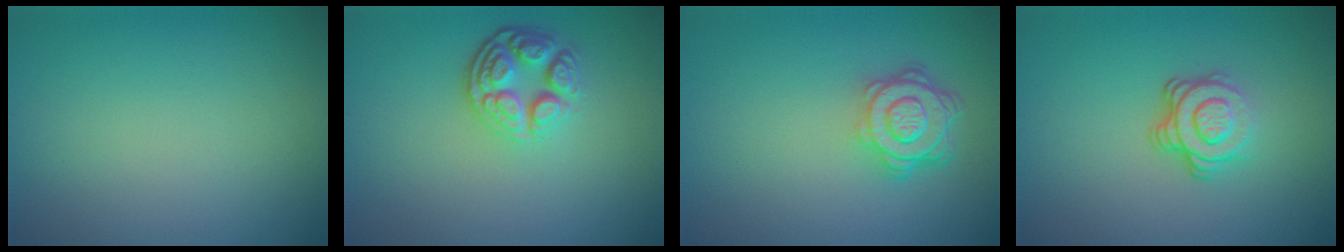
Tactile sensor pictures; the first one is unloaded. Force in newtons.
{"total": 4.3, "press": 3.2, "slide": 2.7}
{"total": 4.6, "press": 3.6, "slide": 2.9}
{"total": 3.8, "press": 2.6, "slide": 2.8}